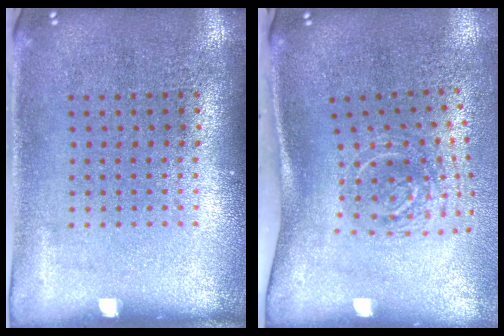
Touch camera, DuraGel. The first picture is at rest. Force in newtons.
{"total": 2.0, "press": 1.3, "slide": 1.5}